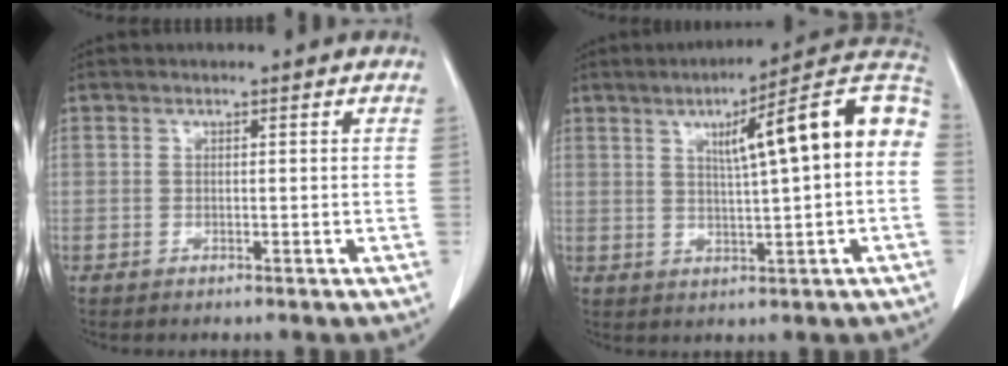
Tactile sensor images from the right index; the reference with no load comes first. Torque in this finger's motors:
{"motor_torque": [0.70, 0.24, 0.31, 0.08]}